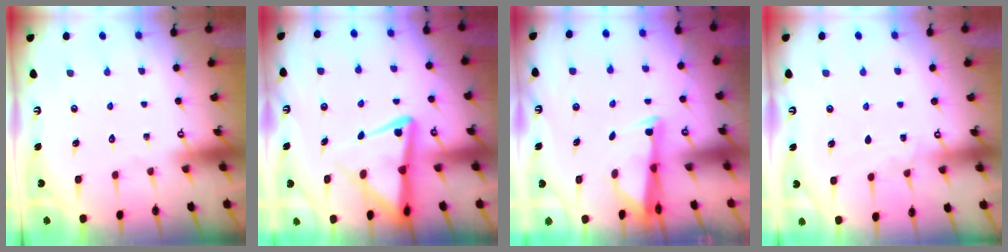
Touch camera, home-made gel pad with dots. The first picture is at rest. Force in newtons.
{"total": 9.4, "press": 9.3, "slide": 1.1}
{"total": 2.9, "press": 2.8, "slide": 0.8}
{"total": 2.8, "press": 2.8, "slide": 0.3}